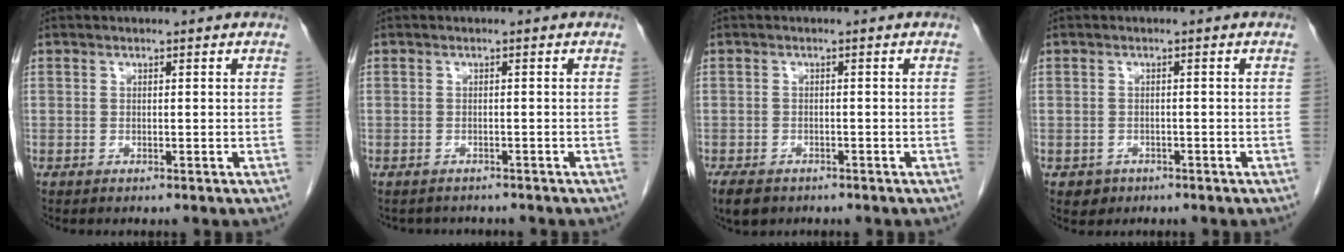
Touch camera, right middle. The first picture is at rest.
{"total": 3.4, "force": [-3.1, 1.5, 0.4], "torque": [-0.007, 0.000, -0.039]}
{"total": 4.7, "force": [-3.5, 2.5, 2.0], "torque": [-0.035, -0.006, -0.052]}
{"total": 1.9, "force": [-1.0, 1.5, 0.2], "torque": [-0.004, 0.006, -0.013]}